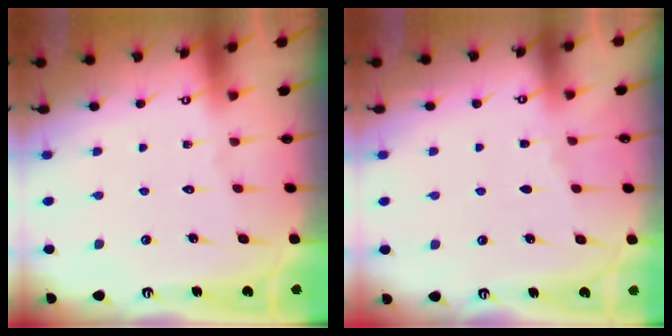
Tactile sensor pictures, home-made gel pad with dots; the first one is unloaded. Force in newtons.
{"total": 0.7, "press": 0.7, "slide": 0.2}